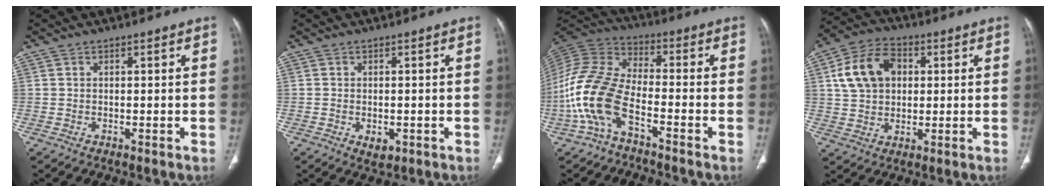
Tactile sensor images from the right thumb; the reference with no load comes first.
{"total": 2.6, "force": [-0.9, 1.7, 1.8], "torque": [-0.022, 0.000, -0.005]}
{"total": 14.2, "force": [-6.2, 6.8, 10.8], "torque": [-0.243, 0.051, -0.130]}
{"total": 12.3, "force": [2.8, 8.9, 8.0], "torque": [-0.131, 0.013, 0.046]}